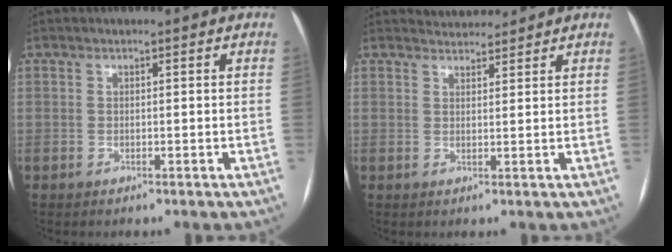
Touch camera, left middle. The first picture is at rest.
{"total": 3.1, "force": [3.1, 0.4, -0.1], "torque": [-0.008, 0.013, 0.051]}